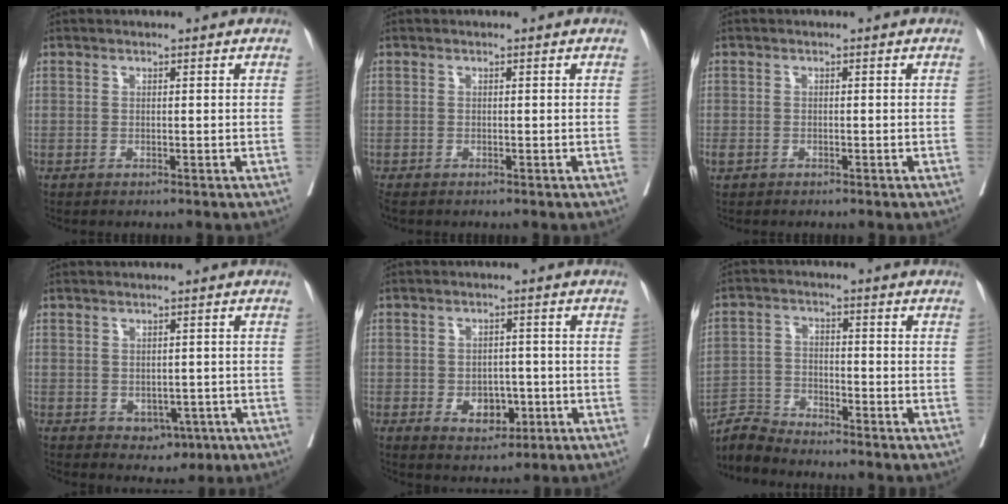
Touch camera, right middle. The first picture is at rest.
{"total": 1.3, "force": [-1.1, 0.6, 0.5], "torque": [-0.014, -0.005, -0.020]}
{"total": 1.1, "force": [-0.7, 0.6, 0.5], "torque": [-0.017, 0.000, -0.012]}
{"total": 3.6, "force": [-1.1, 2.7, 2.2], "torque": [-0.019, 0.001, -0.004]}
{"total": 5.1, "force": [-1.5, 3.5, 3.5], "torque": [-0.041, 0.003, -0.013]}
{"total": 4.8, "force": [-4.8, -0.1, -0.7], "torque": [0.011, -0.006, -0.094]}